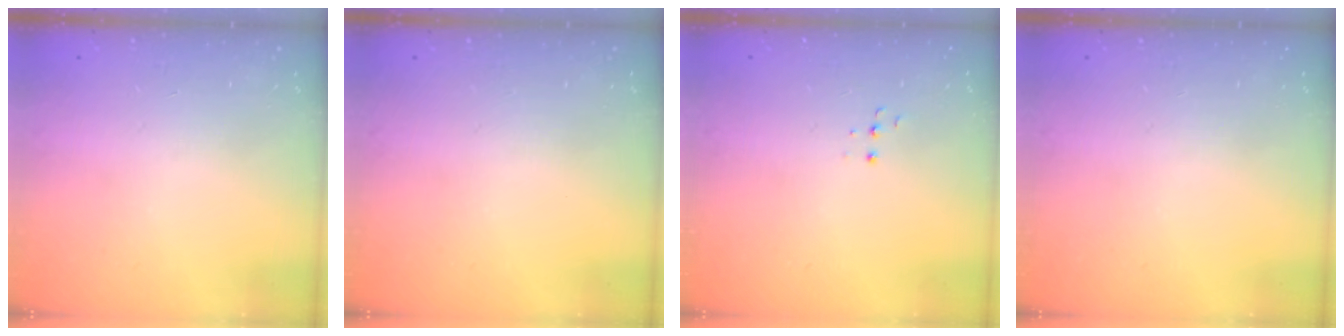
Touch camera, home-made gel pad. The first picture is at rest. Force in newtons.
{"total": 0.0}
{"total": 3.5, "press": 3.4, "slide": 0.8}
{"total": 0.0}